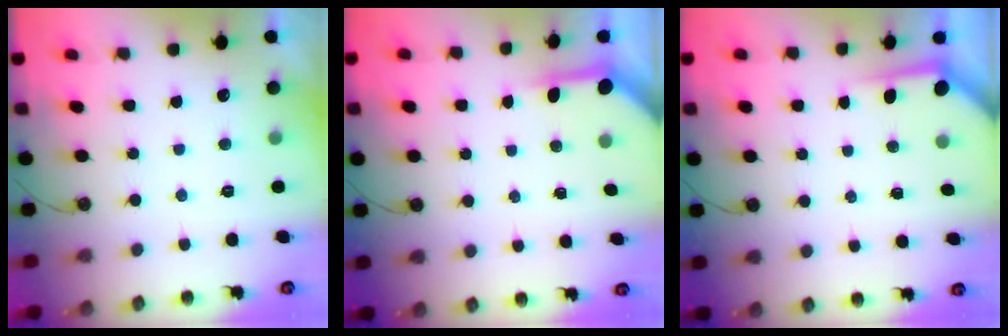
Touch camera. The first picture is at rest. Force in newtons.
{"total": 3.9, "press": 3.9, "slide": 0.5}
{"total": 3.4, "press": 3.4, "slide": 0.4}